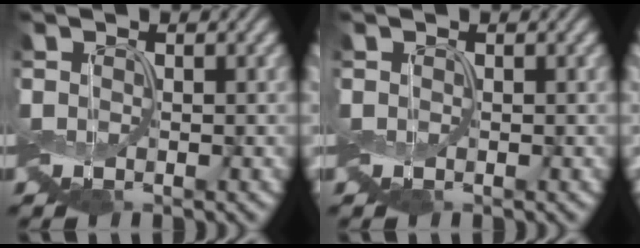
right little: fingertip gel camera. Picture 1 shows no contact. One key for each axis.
{"total": 0.0}